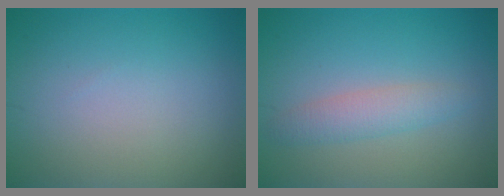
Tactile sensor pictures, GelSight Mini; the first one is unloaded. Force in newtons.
{"total": 2.5, "press": 2.5, "slide": 0.2}